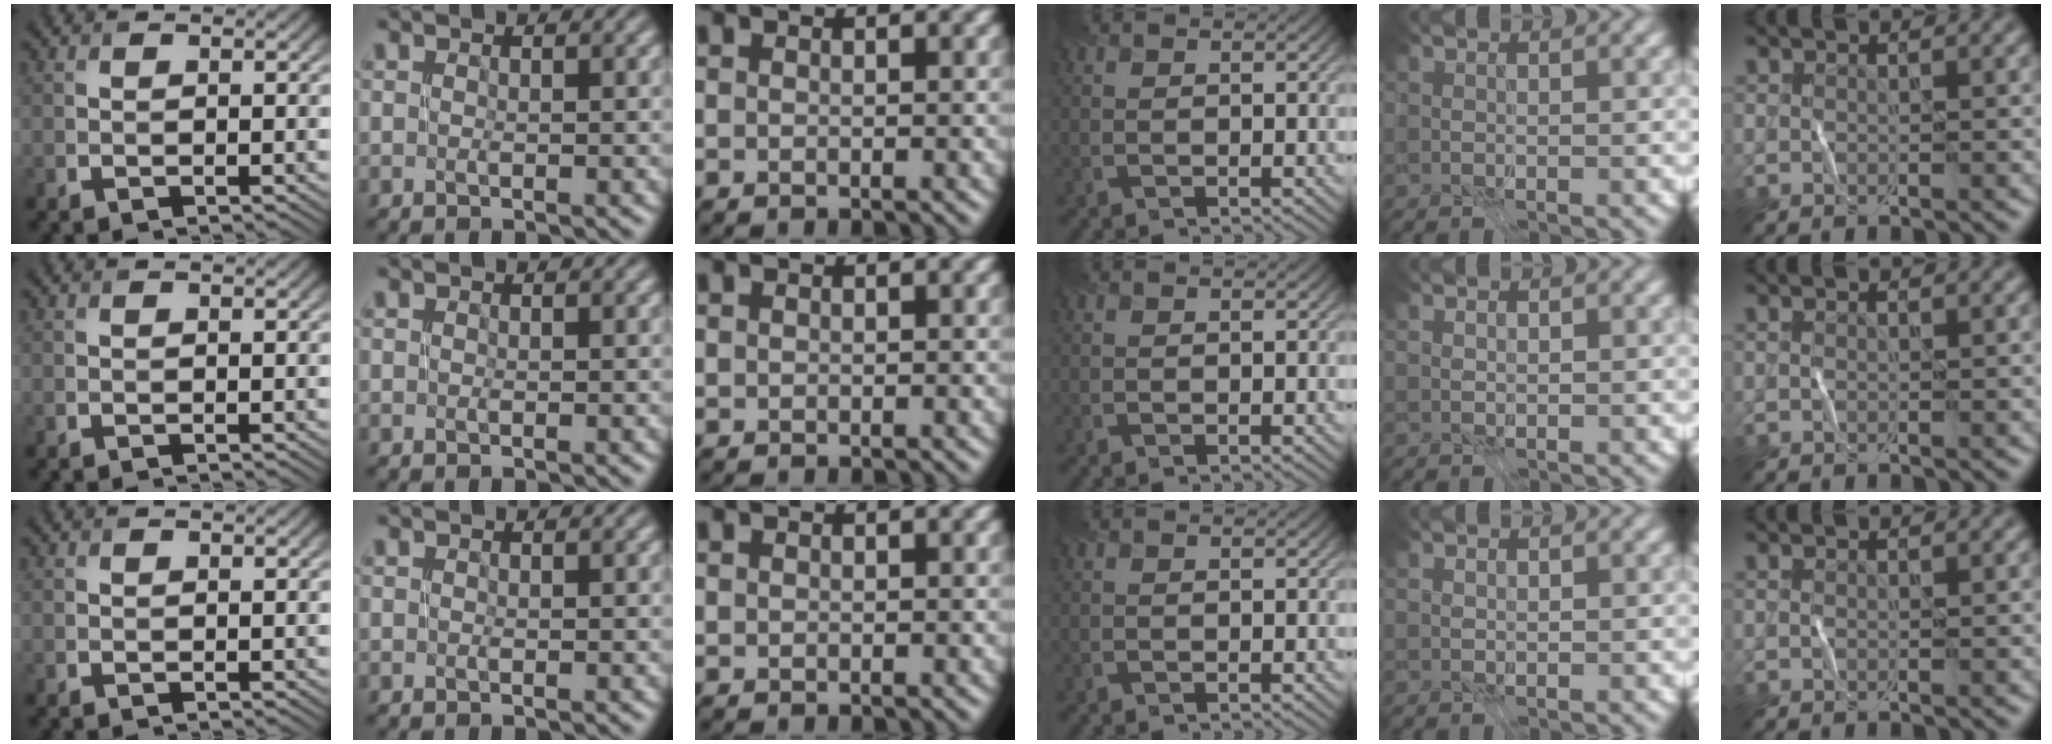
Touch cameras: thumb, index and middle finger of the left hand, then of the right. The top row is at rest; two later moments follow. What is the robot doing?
{"motion": "fold", "object": "receipt paper"}